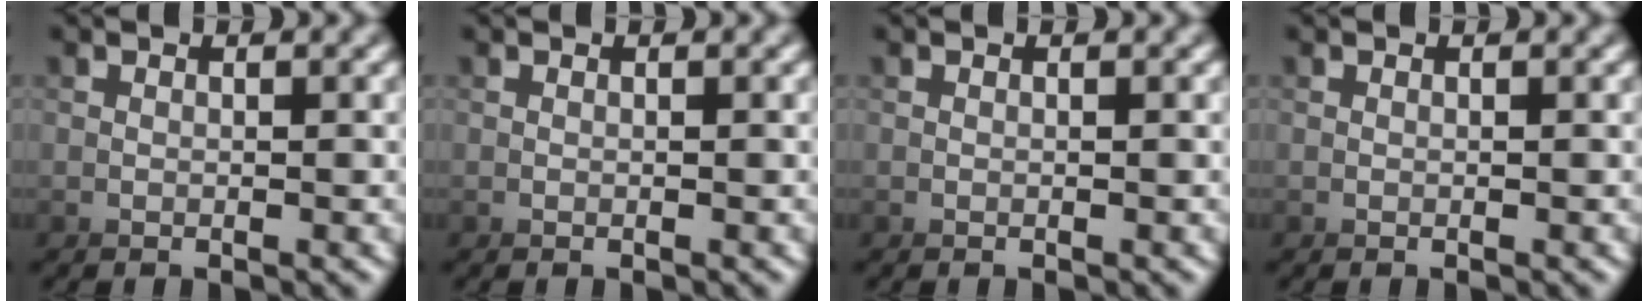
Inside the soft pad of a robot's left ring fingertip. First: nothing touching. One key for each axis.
{"total": 0.0}
{"total": 0.0}
{"total": 0.0}